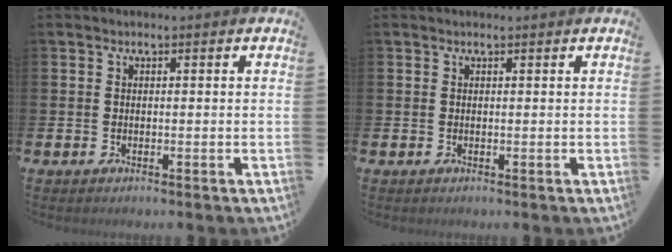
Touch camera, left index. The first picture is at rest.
{"total": 0.0}